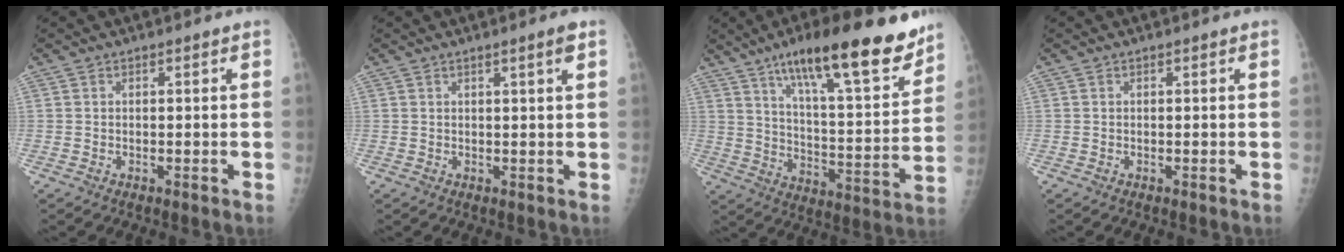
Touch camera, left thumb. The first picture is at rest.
{"total": 2.1, "force": [1.1, -0.2, 1.8], "torque": [-0.029, -0.005, 0.017]}
{"total": 21.2, "force": [13.9, 4.7, 15.2], "torque": [-0.203, -0.062, 0.216]}
{"total": 0.0}